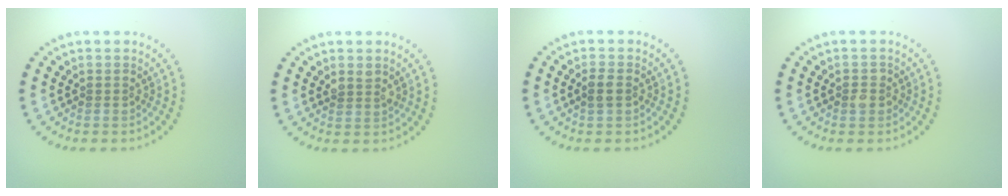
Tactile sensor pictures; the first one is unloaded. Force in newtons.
{"total": 1.1, "press": 1.0, "slide": 0.4}
{"total": 1.4, "press": 1.4, "slide": 0.2}
{"total": 1.3, "press": 1.3, "slide": 0.4}